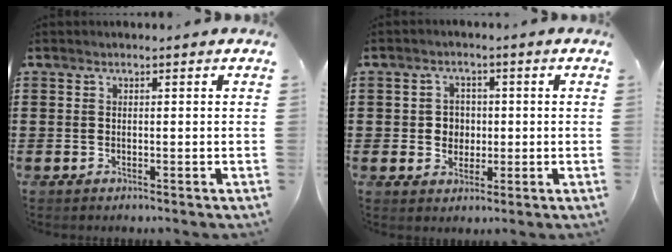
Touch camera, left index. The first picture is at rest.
{"total": 3.3, "force": [-0.1, 3.1, 1.1], "torque": [-0.027, 0.004, -0.009]}